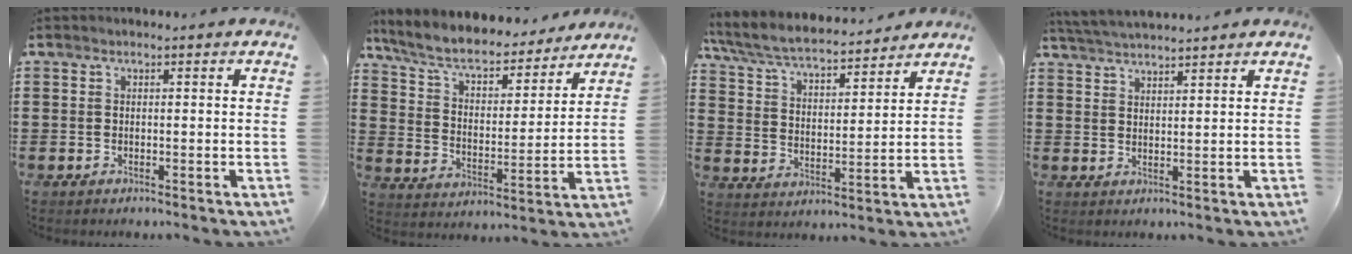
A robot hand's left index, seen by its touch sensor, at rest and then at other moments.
{"total": 6.9, "force": [6.2, 1.5, 2.9], "torque": [-0.082, -0.039, 0.104]}
{"total": 6.6, "force": [6.1, 0.7, 2.3], "torque": [-0.071, -0.035, 0.105]}
{"total": 3.5, "force": [3.5, -0.2, 0.5], "torque": [-0.020, -0.009, 0.065]}